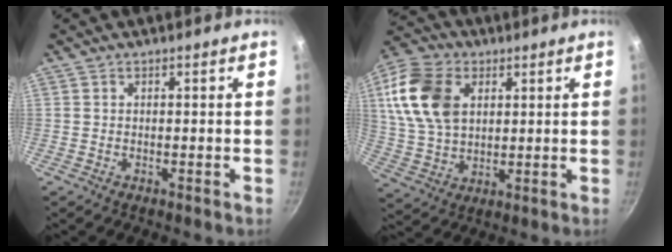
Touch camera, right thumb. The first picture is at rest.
{"total": 15.4, "force": [4.3, 10.5, 10.3], "torque": [-0.184, -0.005, 0.083]}